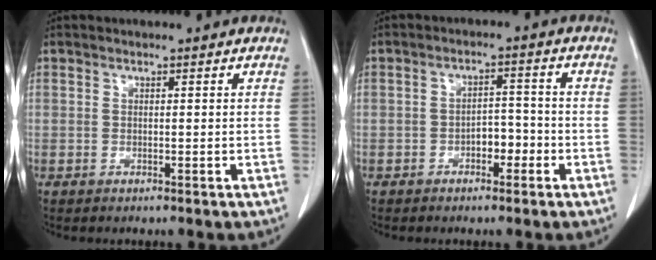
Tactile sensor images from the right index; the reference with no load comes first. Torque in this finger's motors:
{"motor_torque": [0.41, -0.39, 0.19, 0.02]}